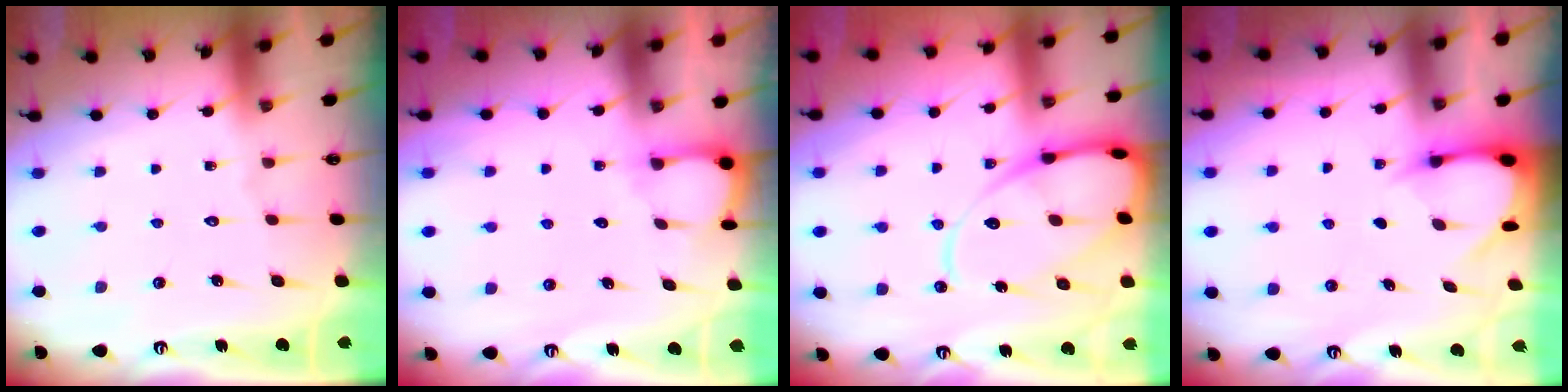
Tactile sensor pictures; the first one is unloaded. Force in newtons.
{"total": 4.6, "press": 4.6, "slide": 0.4}
{"total": 15.5, "press": 15.4, "slide": 1.6}
{"total": 3.8, "press": 3.8, "slide": 0.4}